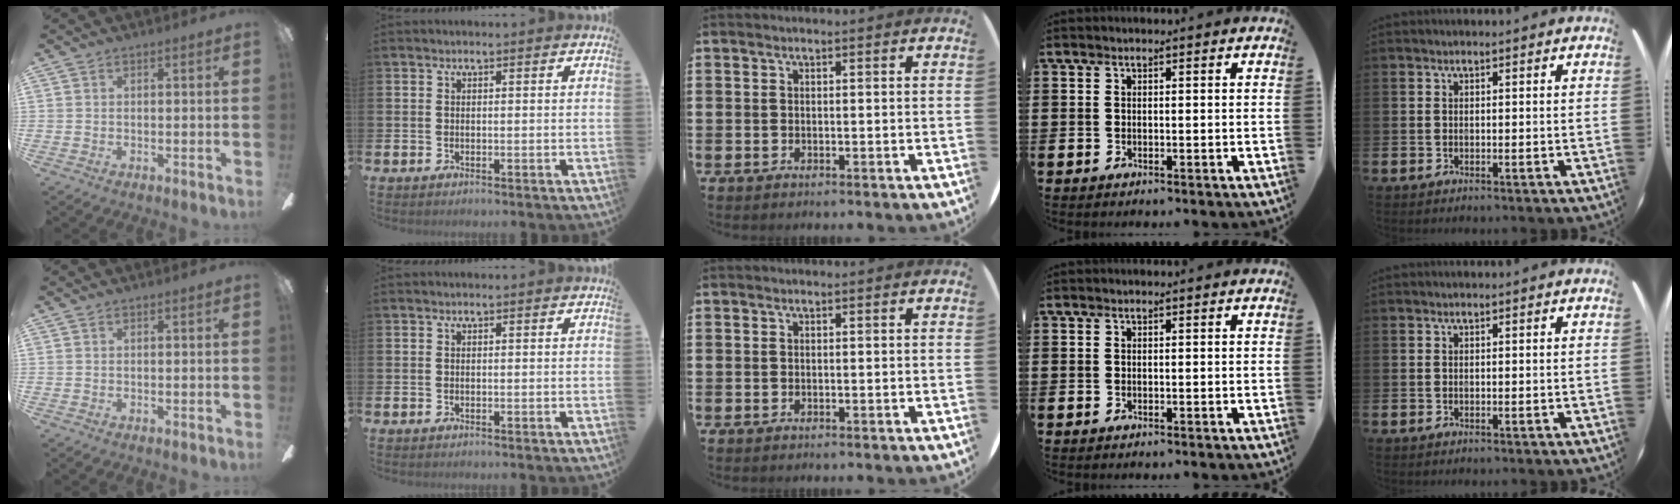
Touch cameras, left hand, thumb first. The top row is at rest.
{}